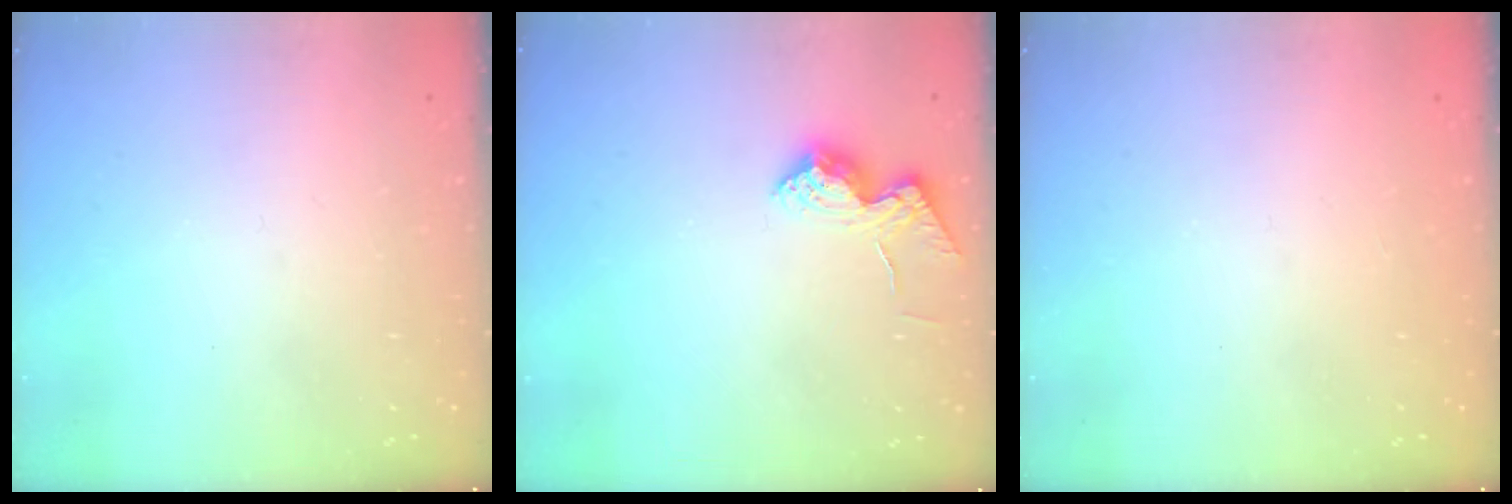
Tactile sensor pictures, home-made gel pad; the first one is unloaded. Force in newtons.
{"total": 13.8, "press": 13.7, "slide": 0.7}
{"total": 1.0, "press": 0.9, "slide": 0.3}